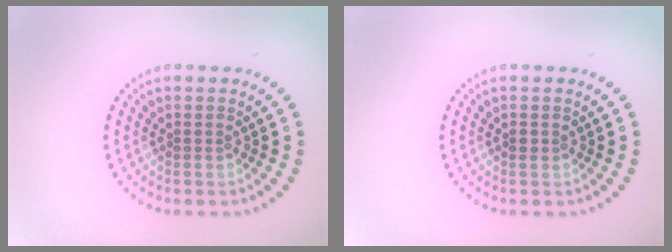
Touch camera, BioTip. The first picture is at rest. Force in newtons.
{"total": 0.6, "press": 0.6, "slide": 0.1}